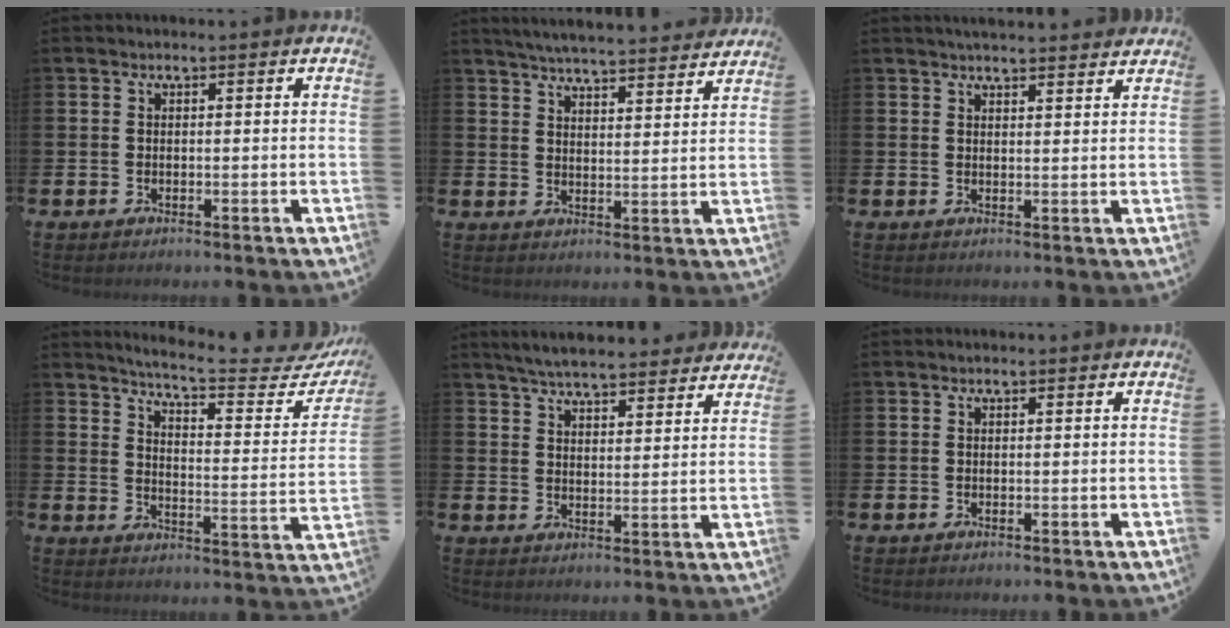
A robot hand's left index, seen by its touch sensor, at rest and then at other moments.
{"total": 5.6, "force": [5.6, 0.1, 0.8], "torque": [-0.030, -0.037, 0.099]}
{"total": 3.2, "force": [3.2, 0.2, 0.3], "torque": [-0.011, -0.015, 0.058]}
{"total": 6.2, "force": [5.7, 0.1, 2.5], "torque": [-0.059, -0.051, 0.089]}
{"total": 6.0, "force": [5.8, 0.7, 1.2], "torque": [-0.041, -0.029, 0.104]}
{"total": 0.0}